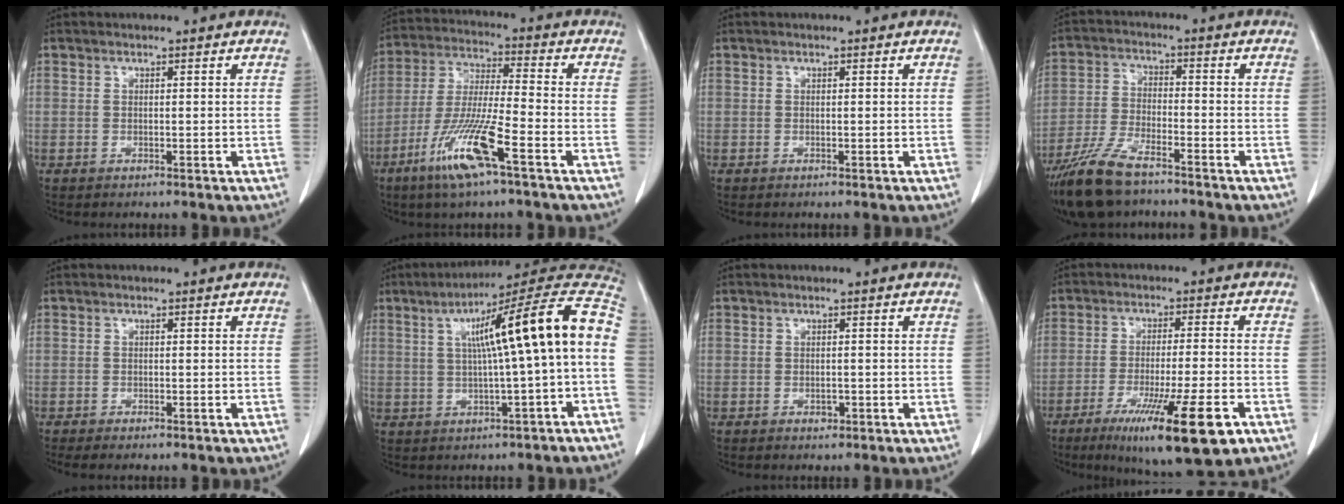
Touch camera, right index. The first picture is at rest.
{"total": 12.7, "force": [-6.6, 0.4, 10.8], "torque": [-0.222, -0.023, -0.128]}
{"total": 0.0}
{"total": 10.6, "force": [-8.2, 2.8, 6.2], "torque": [-0.129, -0.022, -0.153]}
{"total": 1.9, "force": [-1.5, 0.6, 1.0], "torque": [-0.014, -0.005, -0.018]}
{"total": 16.9, "force": [1.6, 0.2, 16.8], "torque": [-0.237, 0.043, 0.020]}
{"total": 1.1, "force": [-0.5, 0.7, 0.7], "torque": [-0.012, 0.000, -0.004]}
{"total": 15.3, "force": [-8.2, 1.1, 12.8], "torque": [-0.180, -0.039, -0.126]}